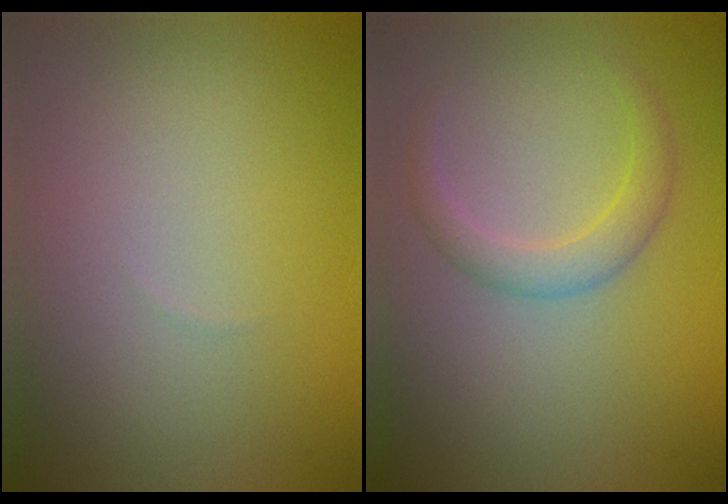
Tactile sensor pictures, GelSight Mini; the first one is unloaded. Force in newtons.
{"total": 2.2, "press": 2.2, "slide": 0.1}